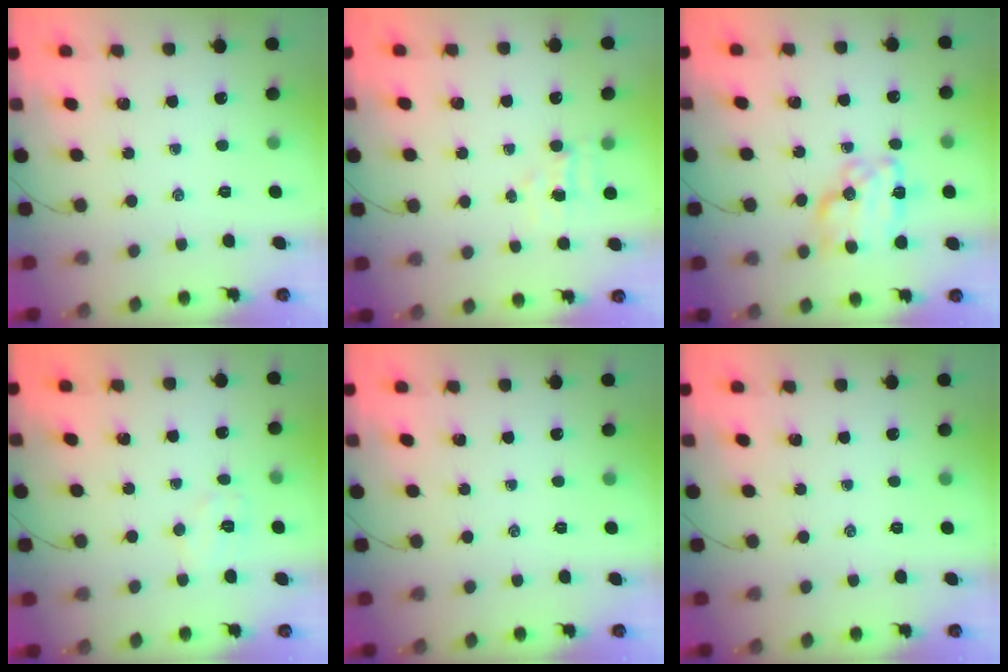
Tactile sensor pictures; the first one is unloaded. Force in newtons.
{"total": 3.7, "press": 3.6, "slide": 1.0}
{"total": 11.1, "press": 11.1, "slide": 0.4}
{"total": 6.1, "press": 6.0, "slide": 1.0}
{"total": 0.0}
{"total": 0.0}